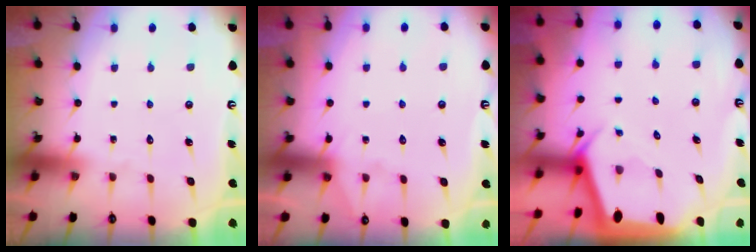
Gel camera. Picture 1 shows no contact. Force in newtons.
{"total": 4.0, "press": 3.9, "slide": 0.5}
{"total": 3.1, "press": 3.1, "slide": 0.2}